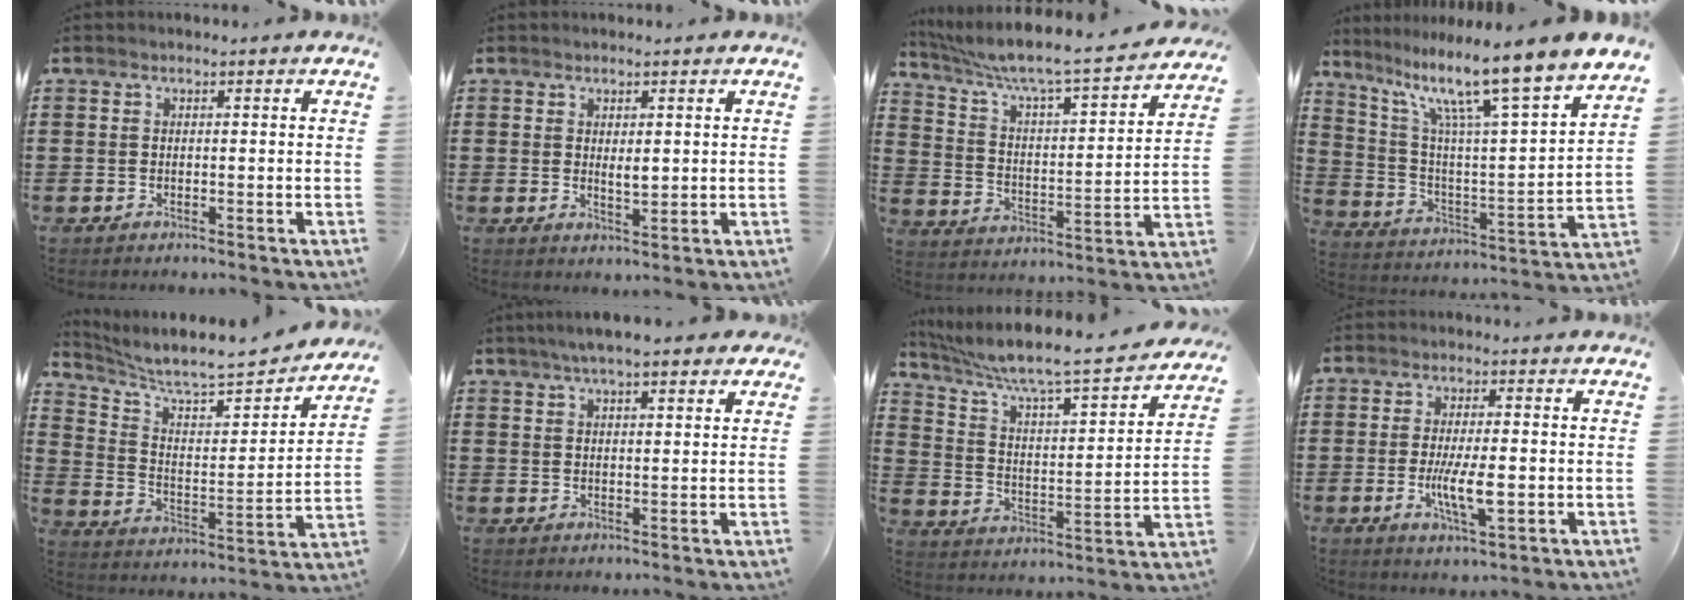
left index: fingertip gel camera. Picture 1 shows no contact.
{"total": 2.2, "force": [0.7, 0.8, 1.9], "torque": [-0.029, -0.002, 0.011]}
{"total": 6.5, "force": [5.6, 0.2, 3.3], "torque": [-0.090, -0.048, 0.086]}
{"total": 12.7, "force": [9.6, 0.2, 8.3], "torque": [-0.179, -0.070, 0.147]}
{"total": 7.1, "force": [6.5, 0.7, 2.9], "torque": [-0.087, -0.049, 0.107]}
{"total": 4.7, "force": [3.5, 0.9, 3.0], "torque": [-0.066, 0.003, 0.062]}
{"total": 7.2, "force": [6.2, 0.3, 3.6], "torque": [-0.097, -0.053, 0.097]}
{"total": 6.9, "force": [-1.0, 1.7, 6.6], "torque": [-0.131, -0.010, -0.020]}